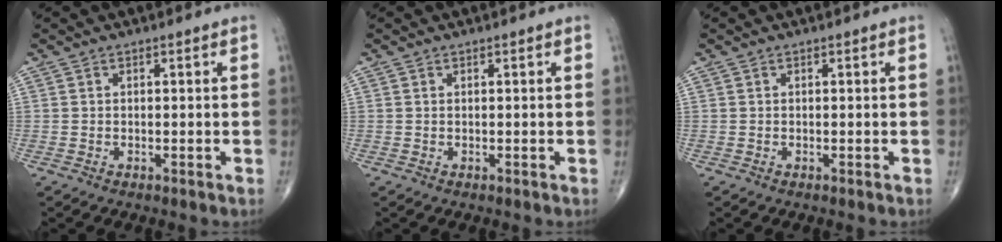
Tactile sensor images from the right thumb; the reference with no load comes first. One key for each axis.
{"total": 0.0}
{"total": 0.0}